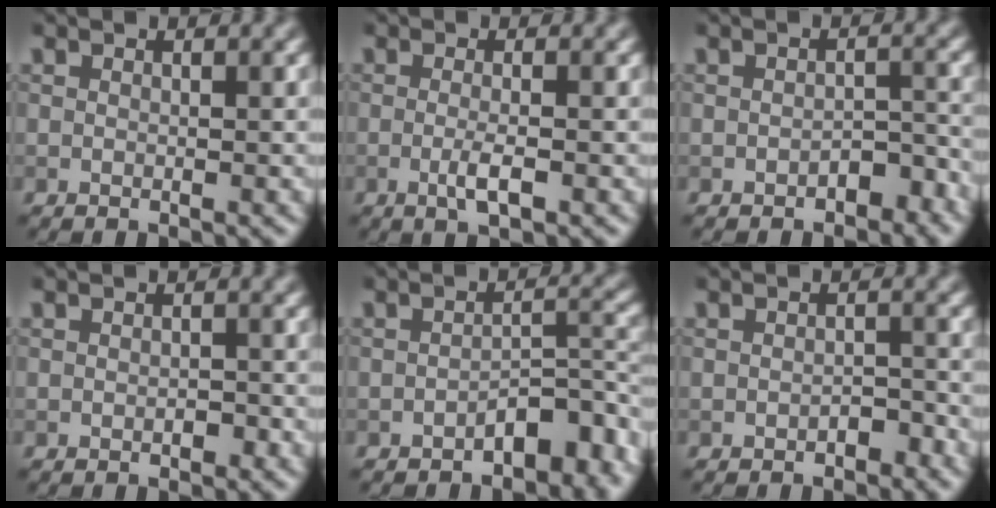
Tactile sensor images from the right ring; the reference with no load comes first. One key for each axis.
{"total": 2.1, "fx": -0.6, "fy": 0.4, "fz": 2.0, "tx": -0.038, "ty": -0.003, "tz": -0.015}
{"total": 2.3, "fx": -1.4, "fy": 1.2, "fz": 1.3, "tx": -0.018, "ty": 0.005, "tz": -0.020}
{"total": 0.8, "fx": -0.3, "fy": 0.4, "fz": 0.6, "tx": -0.008, "ty": -0.001, "tz": -0.003}
{"total": 4.6, "fx": -2.8, "fy": 2.0, "fz": 3.1, "tx": -0.034, "ty": 0.010, "tz": -0.044}
{"total": 1.4, "fx": -0.9, "fy": 0.7, "fz": 0.8, "tx": -0.012, "ty": 0.003, "tz": -0.013}